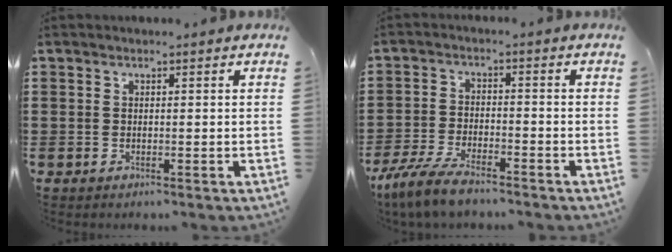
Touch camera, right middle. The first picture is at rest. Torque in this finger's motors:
{"motor_torque": [2.14, 0.00, 0.65, 0.21]}